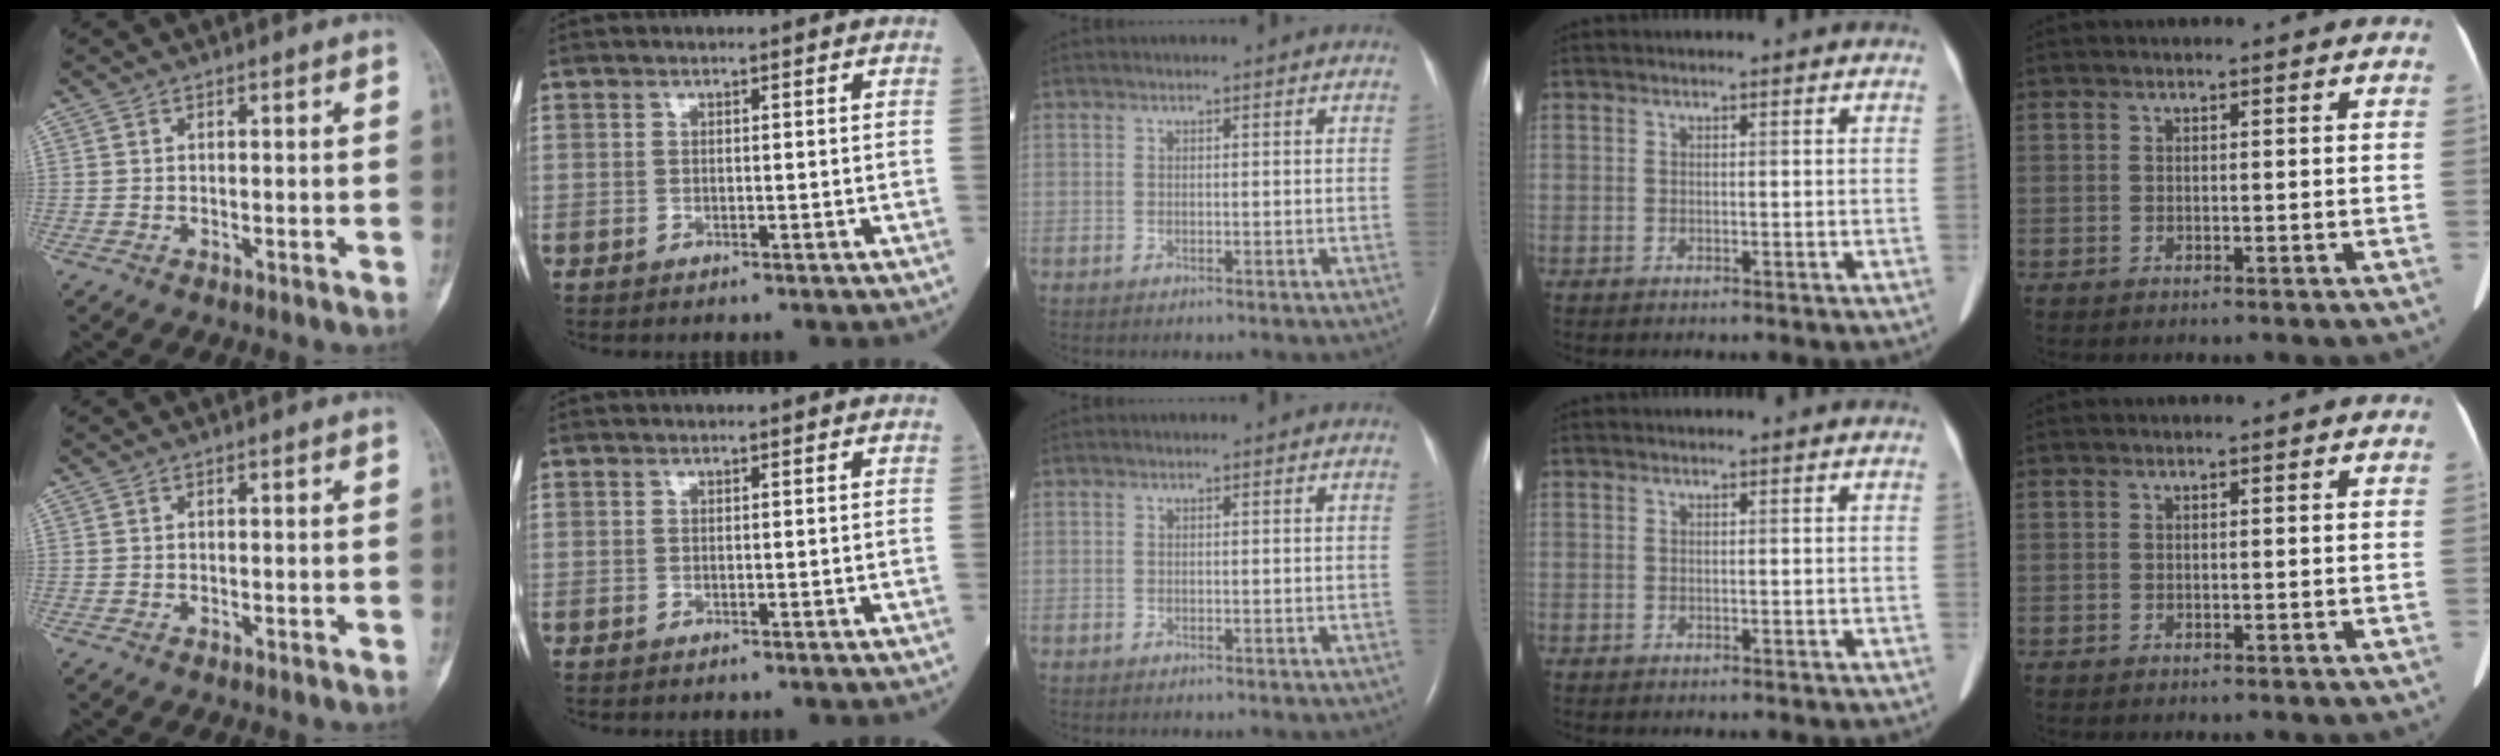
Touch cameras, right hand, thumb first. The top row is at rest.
{}